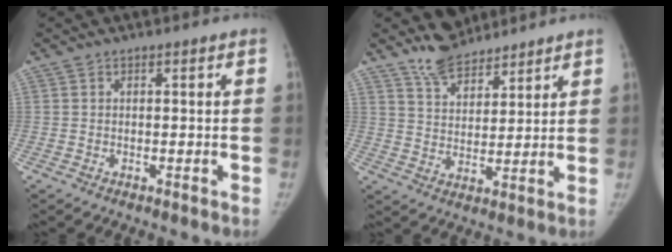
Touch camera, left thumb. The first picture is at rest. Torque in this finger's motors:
{"motor_torque": [0.63, -0.67, 0.60, -0.59, 0.02]}